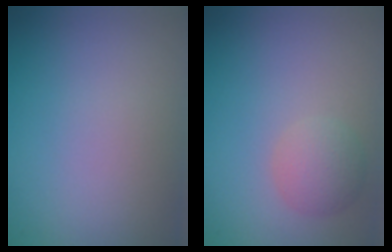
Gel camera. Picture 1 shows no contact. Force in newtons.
{"total": 2.4, "press": 2.4, "slide": 0.1}